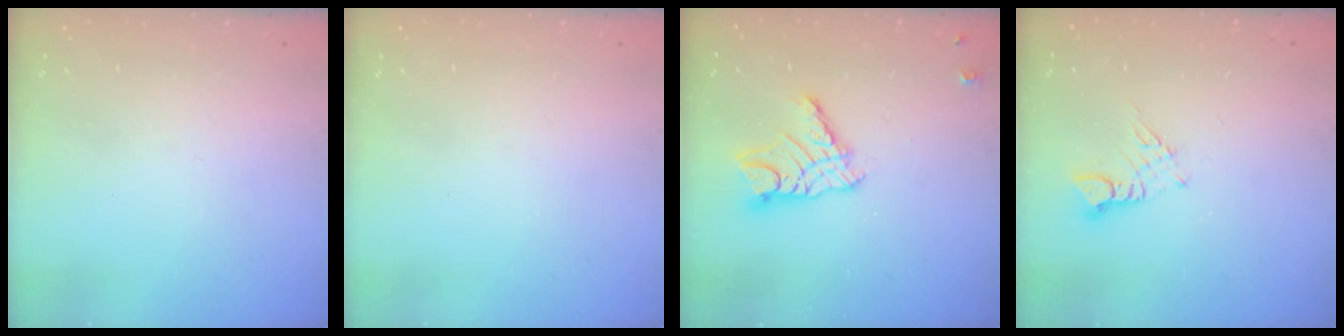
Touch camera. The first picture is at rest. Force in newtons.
{"total": 0.0}
{"total": 10.3, "press": 10.3, "slide": 0.6}
{"total": 2.5, "press": 2.5, "slide": 0.3}